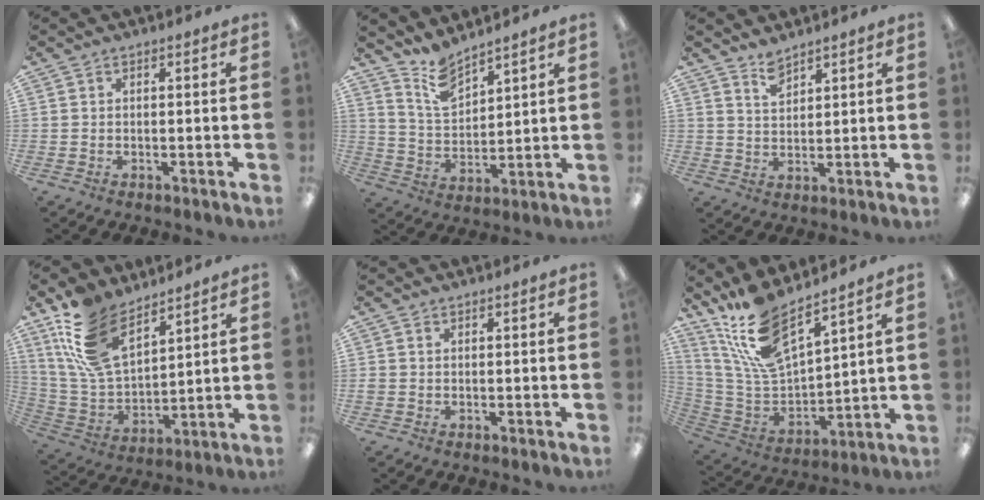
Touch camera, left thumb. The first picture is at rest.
{"total": 8.6, "force": [7.3, 2.8, 3.5], "torque": [-0.085, -0.038, 0.137]}
{"total": 3.9, "force": [3.6, 1.2, 1.1], "torque": [-0.020, -0.021, 0.066]}
{"total": 17.7, "force": [10.6, 9.4, 10.6], "torque": [-0.234, -0.034, 0.200]}
{"total": 0.6, "force": [0.0, 0.5, 0.2], "torque": [-0.003, 0.004, -0.001]}
{"total": 16.3, "force": [12.8, 4.9, 8.8], "torque": [-0.218, -0.078, 0.230]}